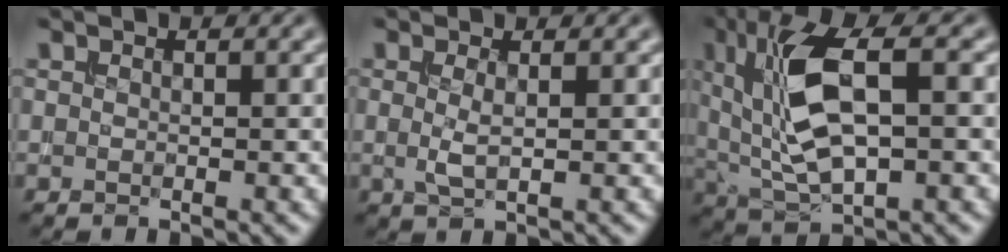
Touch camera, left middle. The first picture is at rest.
{"total": 1.4, "force": [0.1, 0.2, 1.4], "torque": [-0.031, -0.001, 0.004]}
{"total": 9.3, "force": [1.5, 4.0, 8.2], "torque": [-0.175, 0.002, 0.027]}